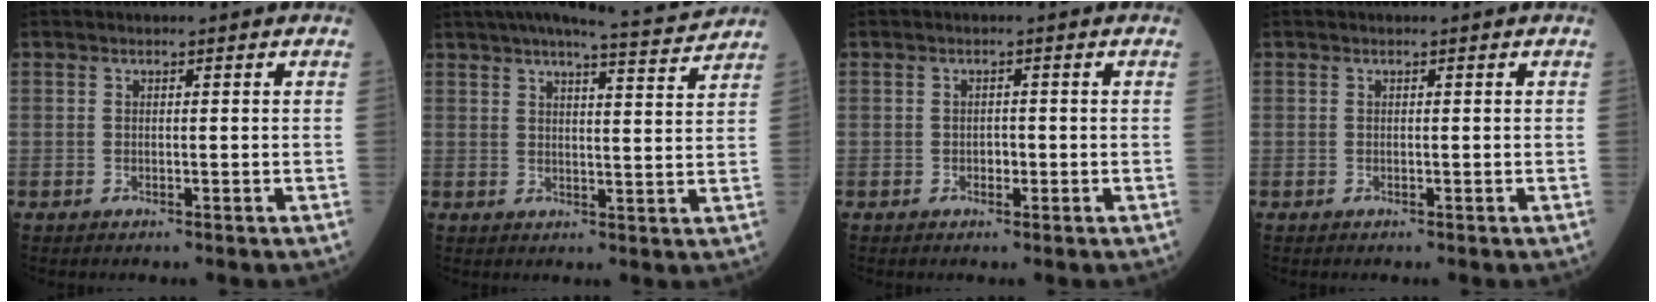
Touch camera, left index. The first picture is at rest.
{"total": 11.9, "force": [11.0, -0.5, 4.5], "torque": [-0.070, -0.006, 0.141]}
{"total": 1.1, "force": [-0.3, 0.7, 0.7], "torque": [-0.011, 0.003, -0.006]}
{"total": 0.0}